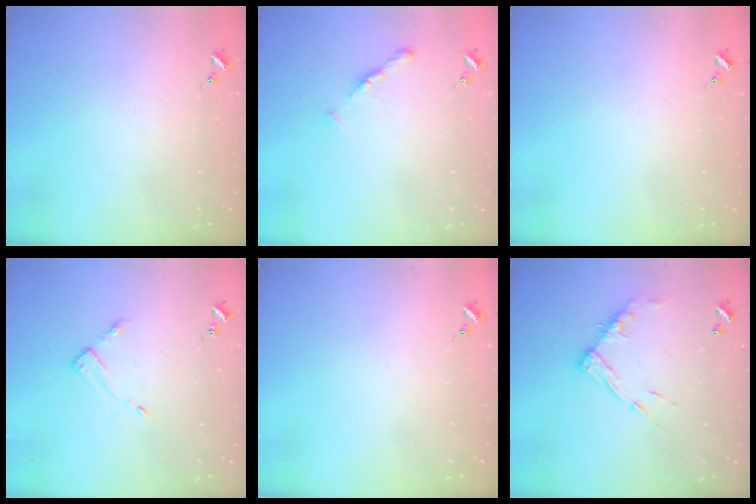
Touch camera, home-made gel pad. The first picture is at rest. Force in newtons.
{"total": 5.3, "press": 5.2, "slide": 0.6}
{"total": 0.0}
{"total": 3.5, "press": 3.5, "slide": 0.4}
{"total": 0.0}
{"total": 12.1, "press": 12.1, "slide": 1.1}